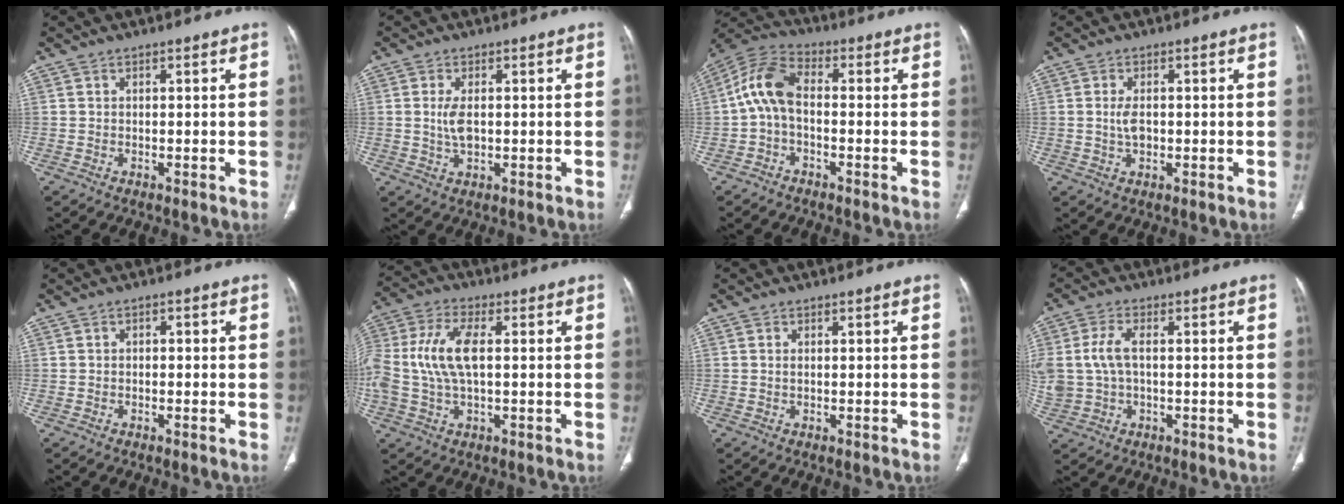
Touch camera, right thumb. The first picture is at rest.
{"total": 3.8, "force": [0.2, 1.9, 3.3], "torque": [-0.069, -0.004, 0.006]}
{"total": 8.8, "force": [-0.6, 5.0, 7.2], "torque": [-0.145, 0.030, -0.024]}
{"total": 3.0, "force": [-0.1, 1.8, 2.4], "torque": [-0.047, 0.002, -0.001]}
{"total": 0.9, "force": [-0.2, 0.6, 0.6], "torque": [-0.002, 0.003, -0.008]}
{"total": 13.0, "force": [0.9, 6.4, 11.3], "torque": [-0.263, 0.021, 0.017]}
{"total": 0.6, "force": [0.1, 0.3, 0.5], "torque": [-0.013, 0.001, 0.002]}
{"total": 7.9, "force": [0.4, 4.8, 6.3], "torque": [-0.154, 0.015, 0.013]}